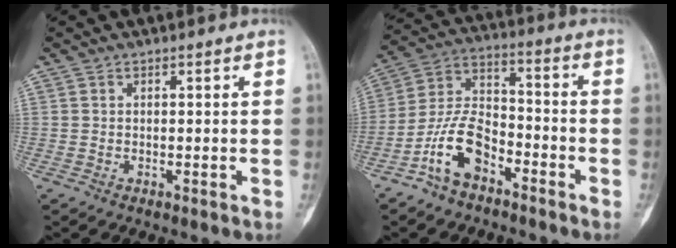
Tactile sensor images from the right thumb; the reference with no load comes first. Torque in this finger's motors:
{"motor_torque": [0.43, 0.54, 0.12, -0.13, 0.08]}